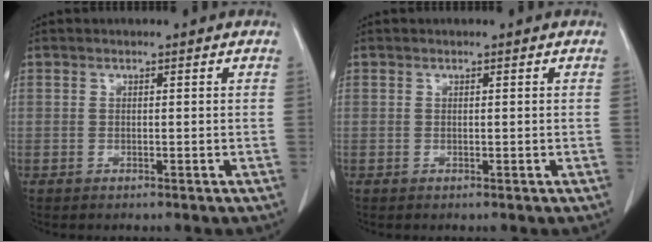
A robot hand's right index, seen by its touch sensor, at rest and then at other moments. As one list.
[{"total": 0.0}]